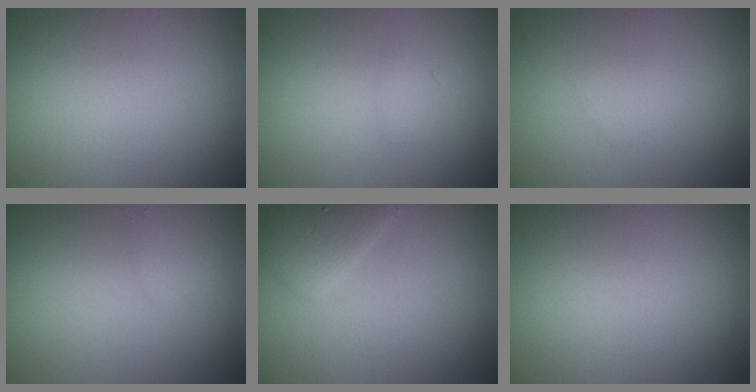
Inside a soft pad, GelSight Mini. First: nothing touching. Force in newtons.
{"total": 0.8, "press": 0.8, "slide": 0.1}
{"total": 0.8, "press": 0.8, "slide": 0.1}
{"total": 0.8, "press": 0.8, "slide": 0.0}
{"total": 2.6, "press": 2.6, "slide": 0.2}
{"total": 0.0}